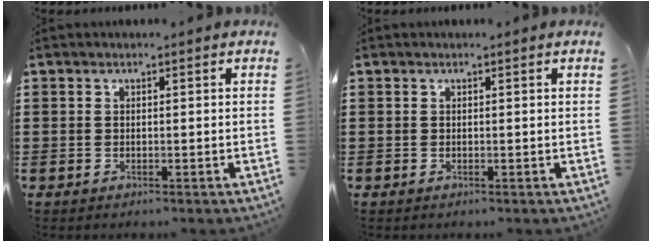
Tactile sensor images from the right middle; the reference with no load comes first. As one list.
[{"total": 0.0}]